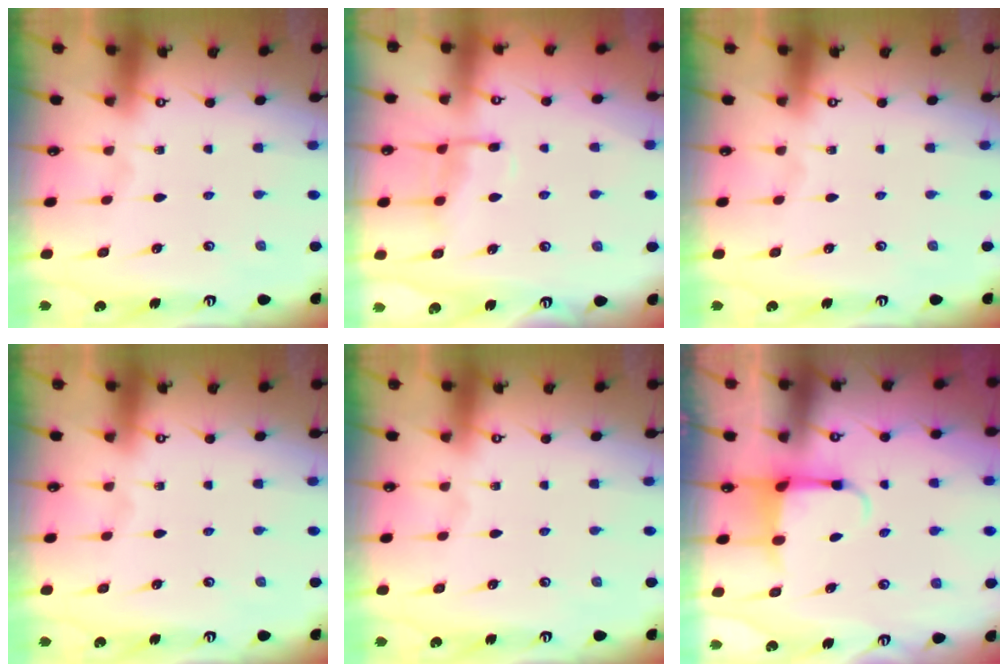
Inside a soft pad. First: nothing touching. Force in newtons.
{"total": 10.1, "press": 10.1, "slide": 1.1}
{"total": 0.0}
{"total": 0.0}
{"total": 0.0}
{"total": 3.7, "press": 3.6, "slide": 0.9}